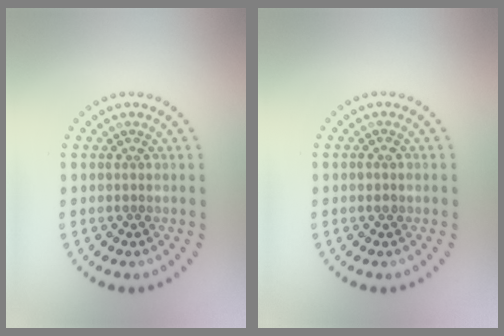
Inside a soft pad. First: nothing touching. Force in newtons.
{"total": 0.8, "press": 0.8, "slide": 0.2}